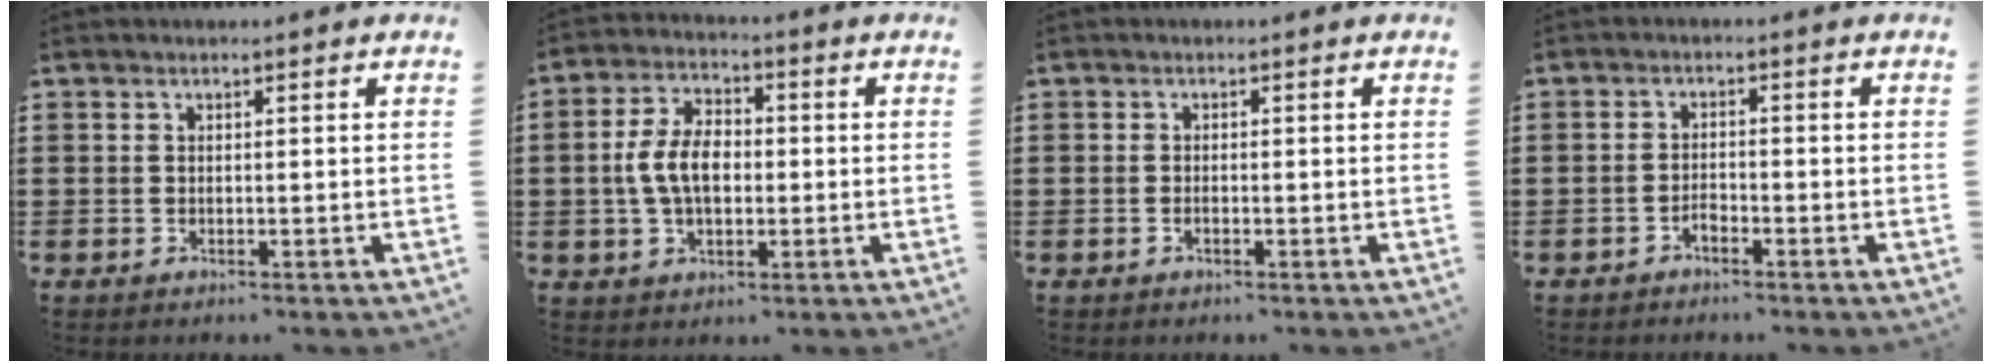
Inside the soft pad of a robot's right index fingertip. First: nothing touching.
{"total": 7.4, "force": [-0.4, 4.5, 5.9], "torque": [-0.140, 0.005, -0.015]}
{"total": 0.6, "force": [-0.3, 0.1, 0.4], "torque": [-0.009, -0.004, -0.005]}
{"total": 1.6, "force": [-1.4, 0.6, 0.6], "torque": [-0.016, 0.001, -0.027]}